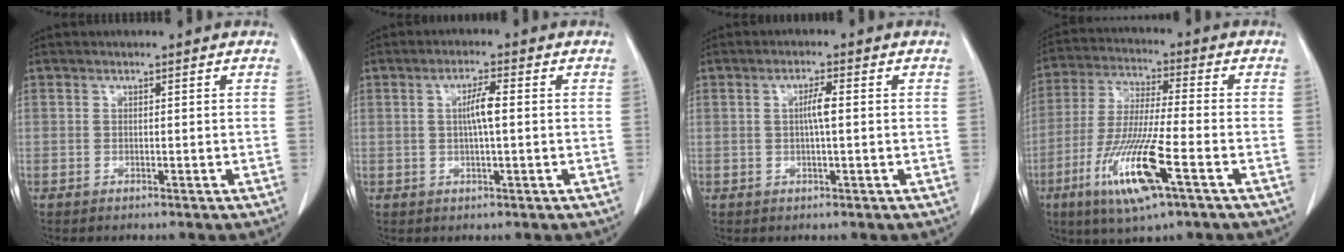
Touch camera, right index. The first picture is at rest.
{"total": 3.6, "force": [0.3, 0.3, 3.6], "torque": [-0.067, 0.004, 0.005]}
{"total": 2.7, "force": [0.1, 0.1, 2.7], "torque": [-0.051, 0.002, 0.002]}
{"total": 14.0, "force": [-6.0, 0.9, 12.6], "torque": [-0.262, -0.028, -0.110]}